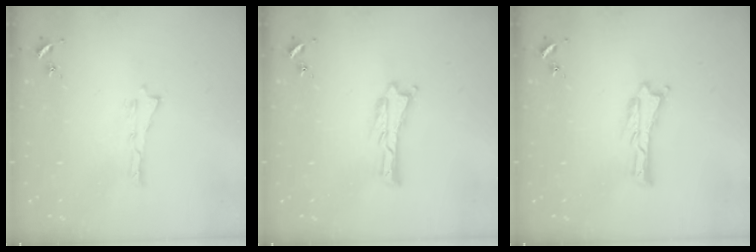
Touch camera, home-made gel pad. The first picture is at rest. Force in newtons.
{"total": 0.0}
{"total": 0.0}